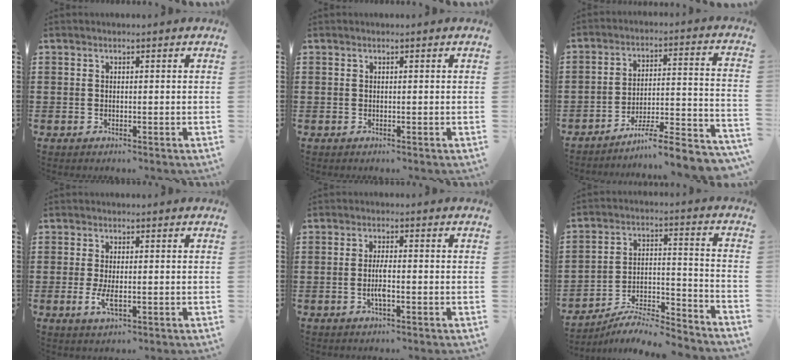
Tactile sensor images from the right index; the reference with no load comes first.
{"total": 0.0}
{"total": 6.7, "force": [-5.9, 0.1, 3.3], "torque": [-0.048, -0.010, -0.117]}
{"total": 3.2, "force": [-0.6, 1.1, 3.0], "torque": [-0.066, -0.007, -0.014]}
{"total": 3.2, "force": [-0.9, 0.7, 3.0], "torque": [-0.068, -0.002, -0.022]}
{"total": 7.1, "force": [-6.6, 0.9, 2.5], "torque": [-0.036, 0.004, -0.128]}